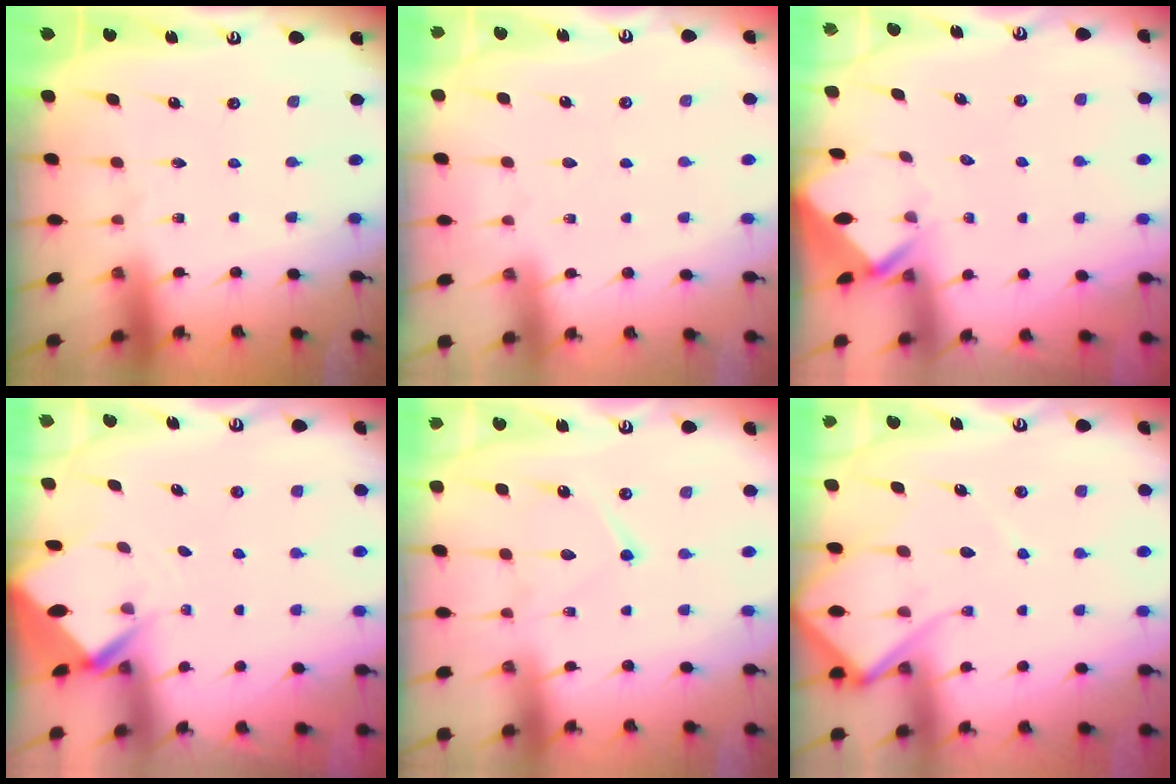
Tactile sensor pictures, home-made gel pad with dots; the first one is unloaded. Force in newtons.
{"total": 2.9, "press": 2.8, "slide": 0.4}
{"total": 2.6, "press": 2.6, "slide": 0.1}
{"total": 3.4, "press": 3.4, "slide": 0.2}
{"total": 9.7, "press": 9.6, "slide": 0.8}
{"total": 10.7, "press": 10.6, "slide": 1.1}